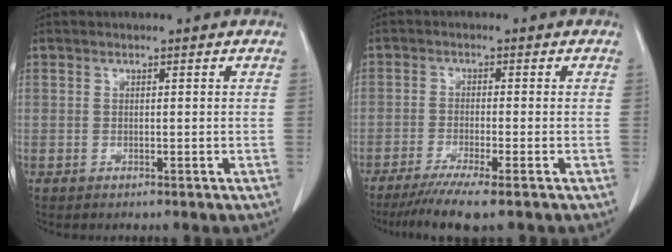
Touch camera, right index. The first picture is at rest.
{"total": 6.6, "force": [-4.9, -0.2, 4.5], "torque": [-0.069, -0.016, -0.080]}